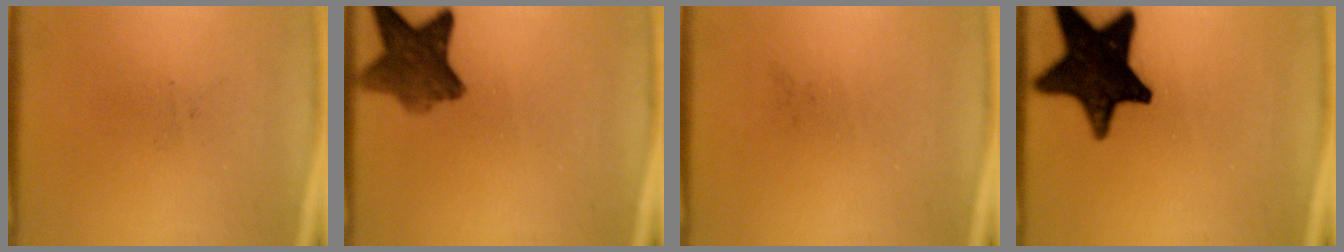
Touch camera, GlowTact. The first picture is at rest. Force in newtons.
{"total": 7.9}
{"total": 0.0}
{"total": 17.5}